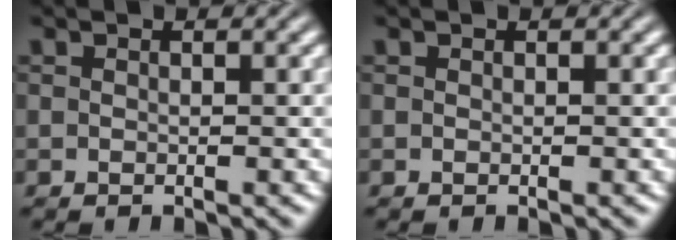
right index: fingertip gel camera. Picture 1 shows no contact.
{"total": 0.0}